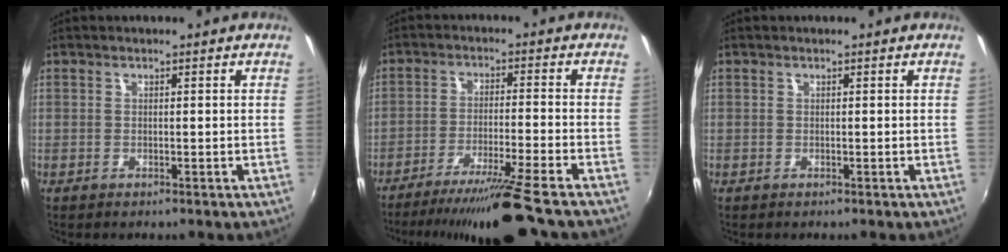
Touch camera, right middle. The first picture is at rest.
{"total": 12.9, "force": [-11.0, -2.4, 6.2], "torque": [-0.126, -0.016, -0.183]}
{"total": 0.0}